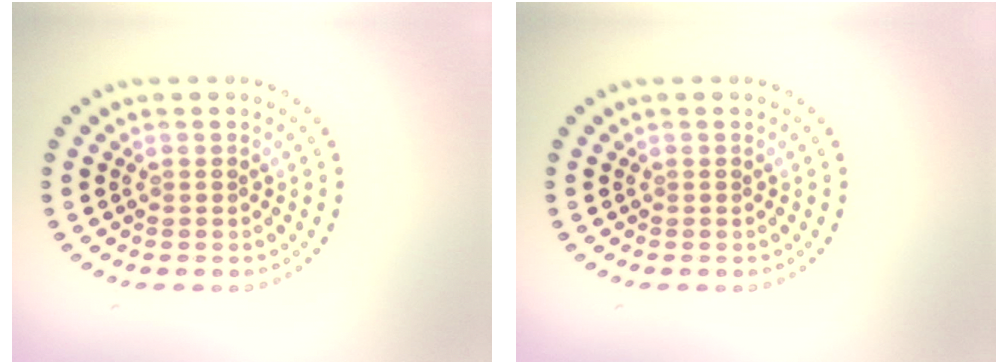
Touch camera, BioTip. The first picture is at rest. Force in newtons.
{"total": 0.0}